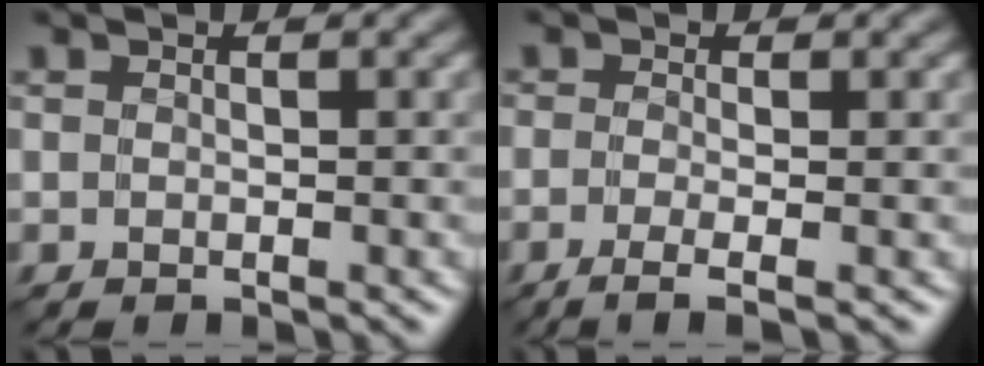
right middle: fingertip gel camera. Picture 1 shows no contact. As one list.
[{"total": 2.3, "force": [-1.2, 0.4, 2.0], "torque": [-0.038, -0.006, -0.030]}]